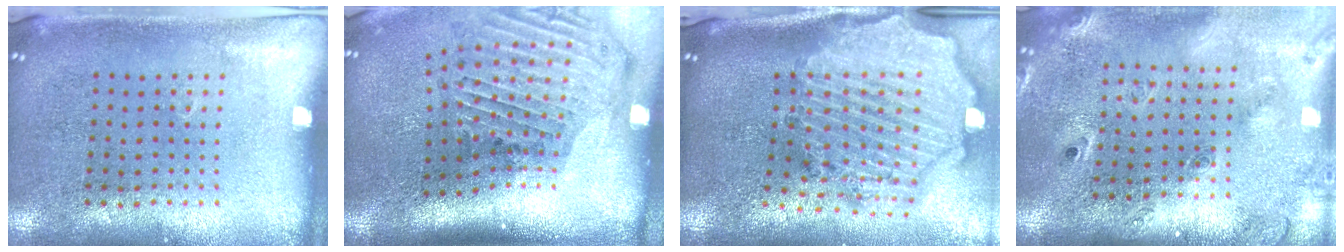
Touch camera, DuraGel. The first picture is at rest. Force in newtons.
{"total": 2.9, "press": 2.1, "slide": 2.0}
{"total": 3.8, "press": 3.1, "slide": 2.1}
{"total": 2.5, "press": 1.8, "slide": 1.7}